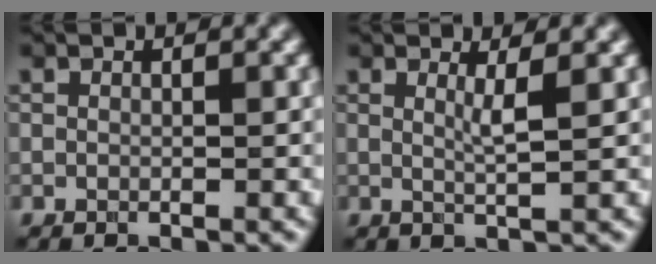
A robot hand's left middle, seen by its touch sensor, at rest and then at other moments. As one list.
[{"total": 1.7, "force": [0.6, 0.2, 1.6], "torque": [-0.029, -0.004, 0.009]}]